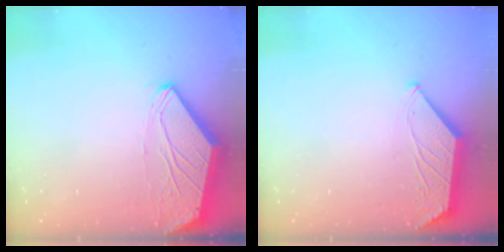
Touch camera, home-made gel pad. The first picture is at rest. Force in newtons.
{"total": 1.0, "press": 1.0, "slide": 0.2}